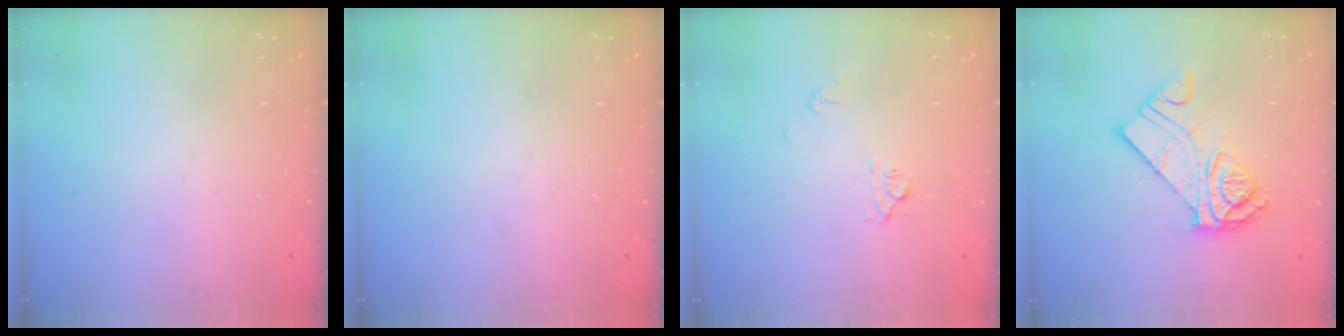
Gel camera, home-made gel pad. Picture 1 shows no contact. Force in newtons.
{"total": 0.0}
{"total": 6.0, "press": 5.9, "slide": 0.5}
{"total": 12.9, "press": 12.9, "slide": 0.7}